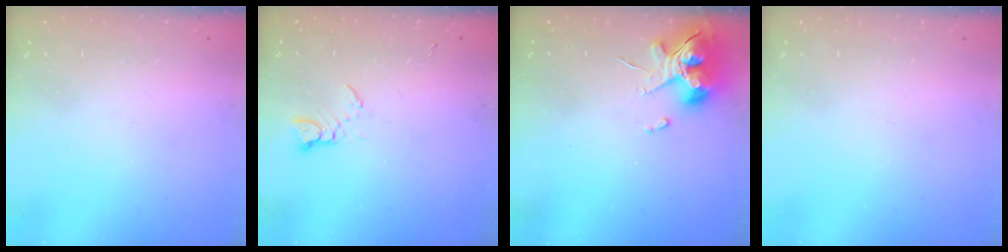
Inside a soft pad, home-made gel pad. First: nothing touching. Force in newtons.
{"total": 4.4, "press": 4.3, "slide": 0.7}
{"total": 12.5, "press": 12.4, "slide": 1.8}
{"total": 0.0}